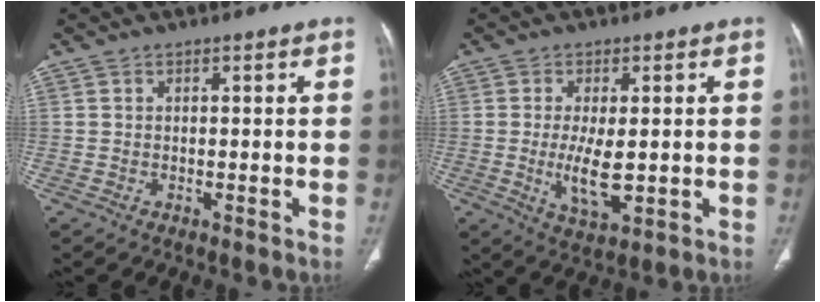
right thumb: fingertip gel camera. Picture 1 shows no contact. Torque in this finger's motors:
{"motor_torque": [-0.51, 0.62, -0.13, 0.29, 0.02]}